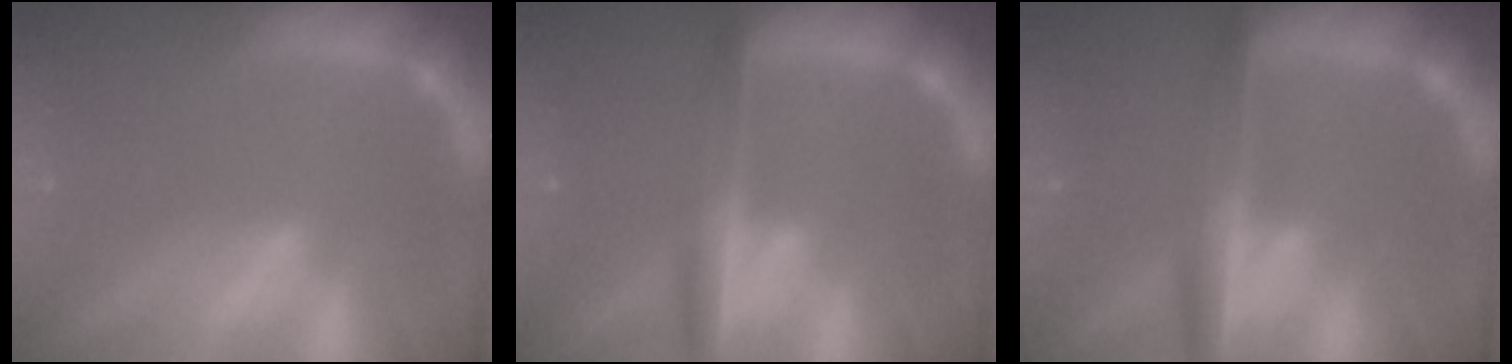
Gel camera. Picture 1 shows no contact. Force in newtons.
{"total": 4.5}
{"total": 5.0}